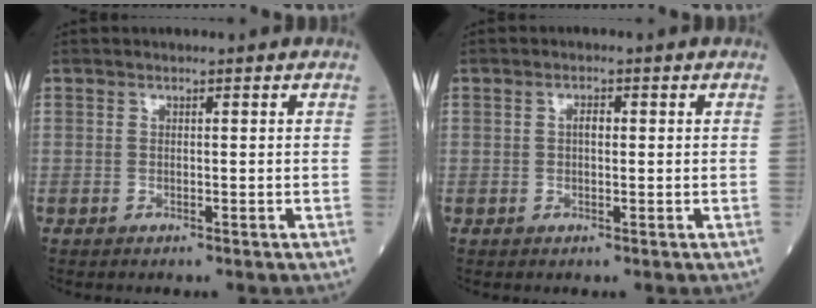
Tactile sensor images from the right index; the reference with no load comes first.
{"total": 1.5, "force": [0.2, 0.6, 1.3], "torque": [-0.026, 0.002, 0.002]}